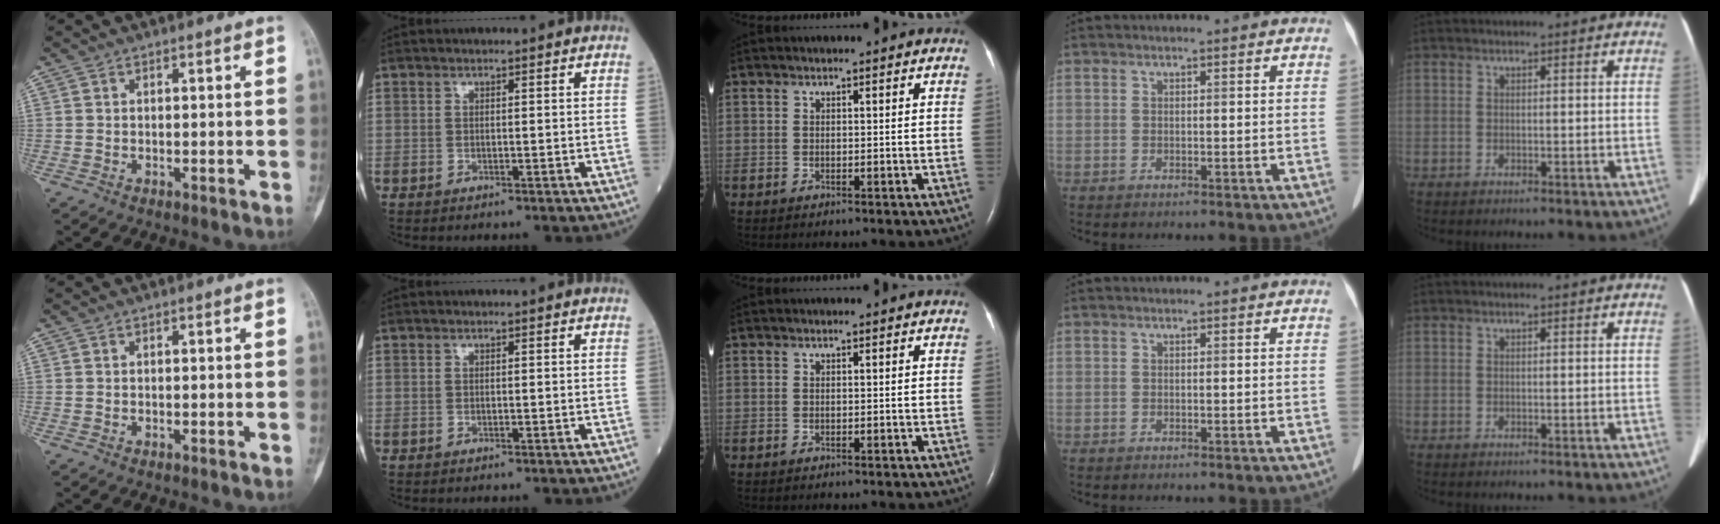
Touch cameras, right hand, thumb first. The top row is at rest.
{}